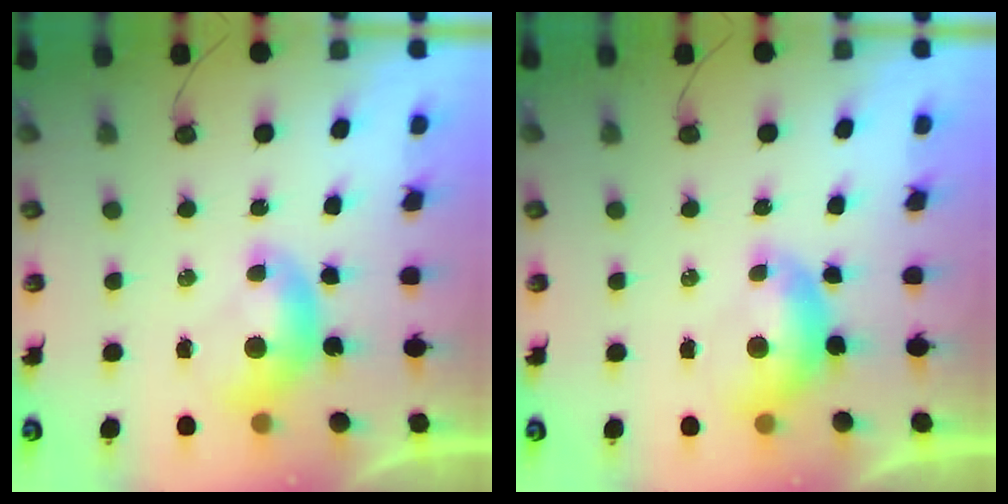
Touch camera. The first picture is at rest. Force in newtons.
{"total": 0.5, "press": 0.5, "slide": 0.2}